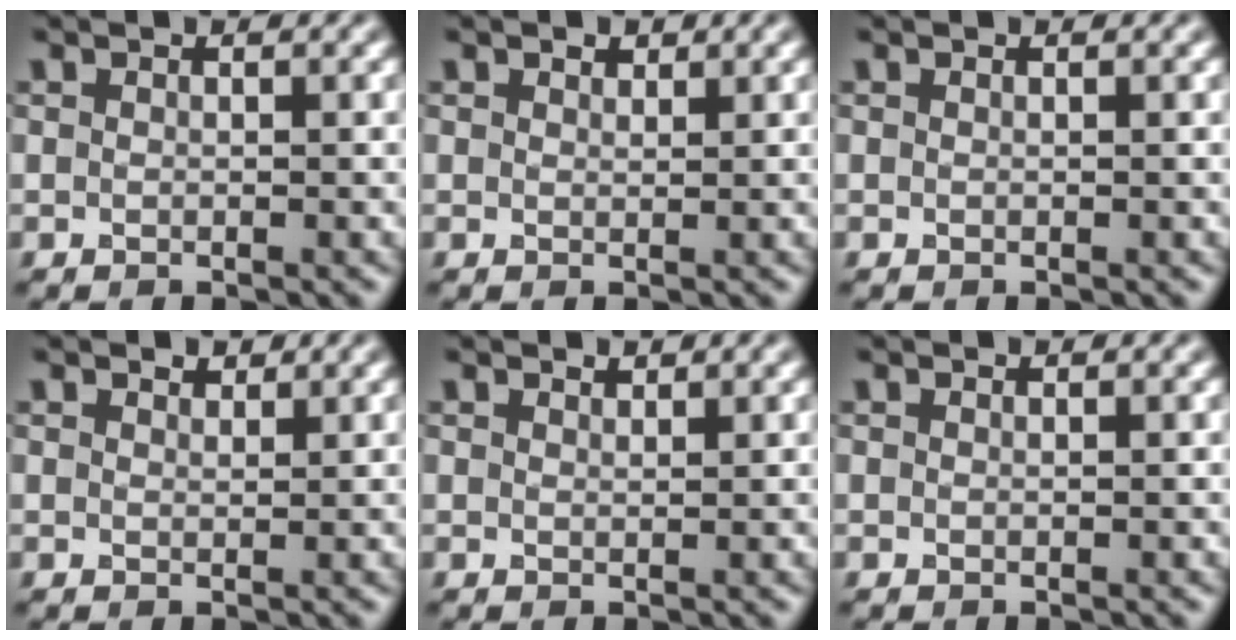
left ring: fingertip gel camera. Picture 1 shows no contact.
{"total": 0.9, "force": [0.7, 0.4, 0.2], "torque": [-0.004, -0.001, 0.012]}
{"total": 0.0}
{"total": 1.1, "force": [1.0, 0.4, 0.2], "torque": [-0.007, -0.001, 0.017]}
{"total": 0.8, "force": [0.8, 0.2, 0.1], "torque": [-0.005, -0.001, 0.016]}
{"total": 0.0}